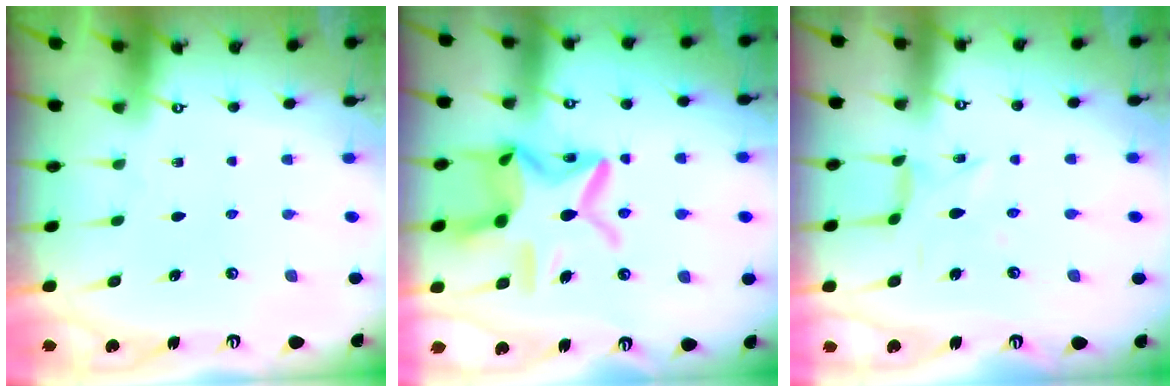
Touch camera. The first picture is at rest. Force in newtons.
{"total": 18.4, "press": 18.3, "slide": 1.4}
{"total": 2.9, "press": 2.8, "slide": 0.5}